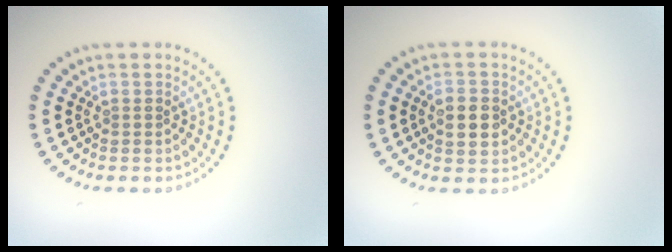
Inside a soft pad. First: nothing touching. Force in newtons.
{"total": 2.8, "press": 2.8, "slide": 0.0}